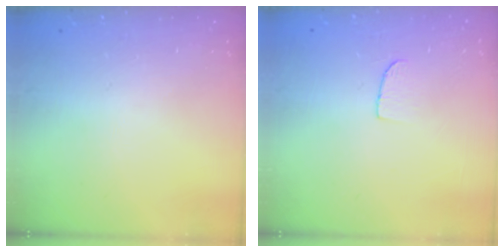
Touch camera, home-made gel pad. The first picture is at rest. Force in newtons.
{"total": 4.6, "press": 4.6, "slide": 0.4}